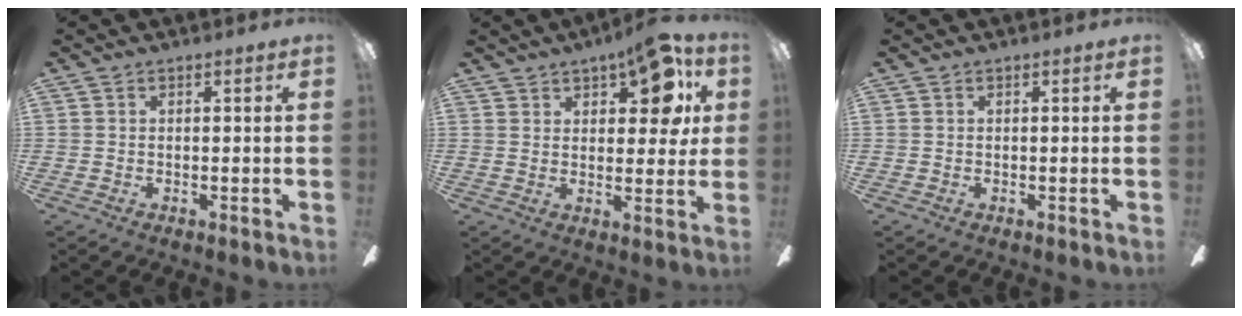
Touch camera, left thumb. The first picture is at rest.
{"total": 11.8, "force": [6.4, 5.4, 8.3], "torque": [-0.104, -0.024, 0.110]}
{"total": 0.0}